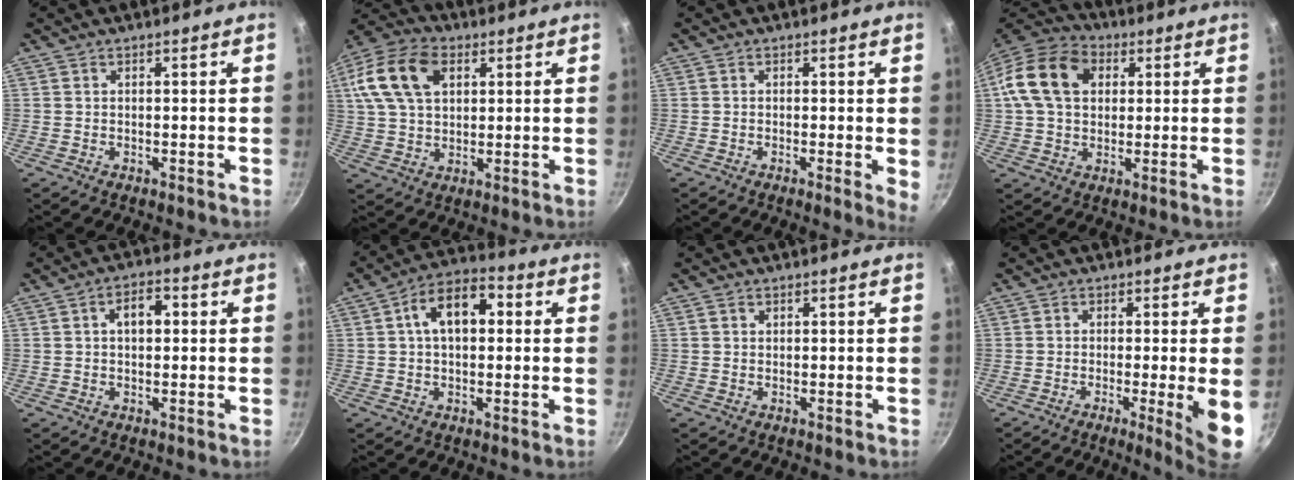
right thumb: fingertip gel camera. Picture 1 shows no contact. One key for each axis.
{"total": 15.7, "fx": 5.0, "fy": 10.4, "fz": 10.7, "tx": -0.198, "ty": 0.014, "tz": 0.083}
{"total": 2.9, "fx": -0.1, "fy": 0.7, "fz": 2.8, "tx": -0.034, "ty": -0.008, "tz": -0.006}
{"total": 15.6, "fx": 3.5, "fy": 11.5, "fz": 9.9, "tx": -0.169, "ty": 0.023, "tz": 0.047}
{"total": 5.2, "fx": 0.9, "fy": 3.2, "fz": 4.0, "tx": -0.043, "ty": 0.014, "tz": 0.009}
{"total": 11.0, "fx": 2.0, "fy": 6.7, "fz": 8.5, "tx": -0.104, "ty": 0.027, "tz": 0.019}
{"total": 0.7, "fx": 0.3, "fy": 0.7, "fz": 0.2, "tx": 0.000, "ty": 0.003, "tz": 0.003}
{"total": 7.6, "fx": -1.5, "fy": 0.2, "fz": 7.4, "tx": -0.106, "ty": -0.010, "tz": -0.020}